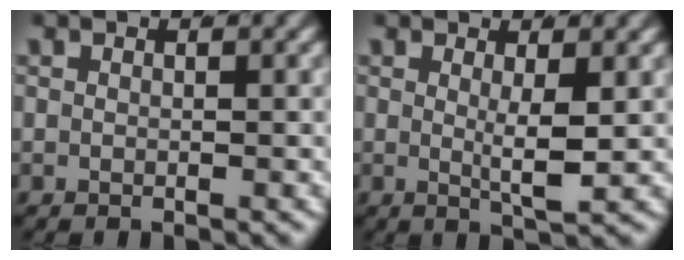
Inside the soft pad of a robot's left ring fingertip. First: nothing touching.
{"total": 2.7, "force": [0.5, 0.0, 2.6], "torque": [-0.045, -0.016, 0.015]}